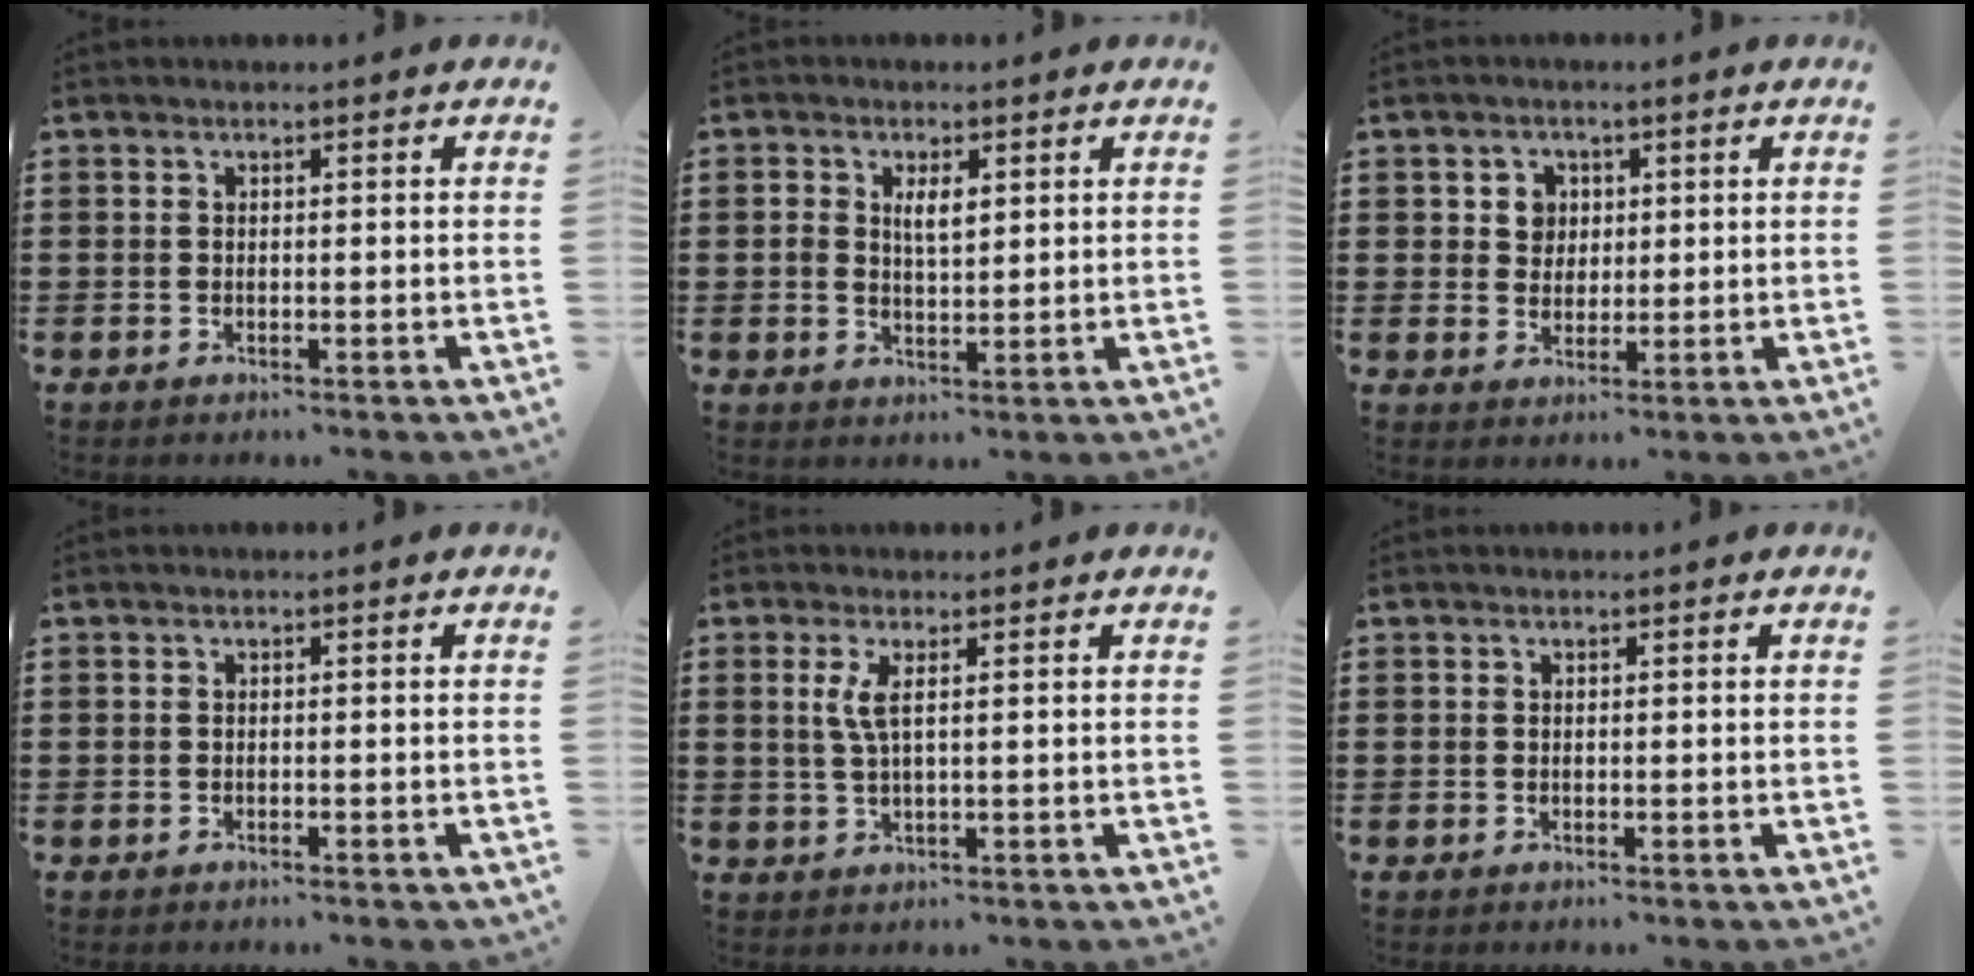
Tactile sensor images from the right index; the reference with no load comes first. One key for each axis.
{"total": 3.2, "fx": 0.9, "fy": 1.5, "fz": 2.7, "tx": -0.056, "ty": 0.007, "tz": 0.015}
{"total": 3.4, "fx": 1.0, "fy": 3.2, "fz": 1.0, "tx": -0.034, "ty": 0.011, "tz": 0.015}
{"total": 0.0}
{"total": 3.0, "fx": 0.7, "fy": 0.2, "fz": 2.9, "tx": -0.069, "ty": -0.006, "tz": 0.009}
{"total": 0.0}